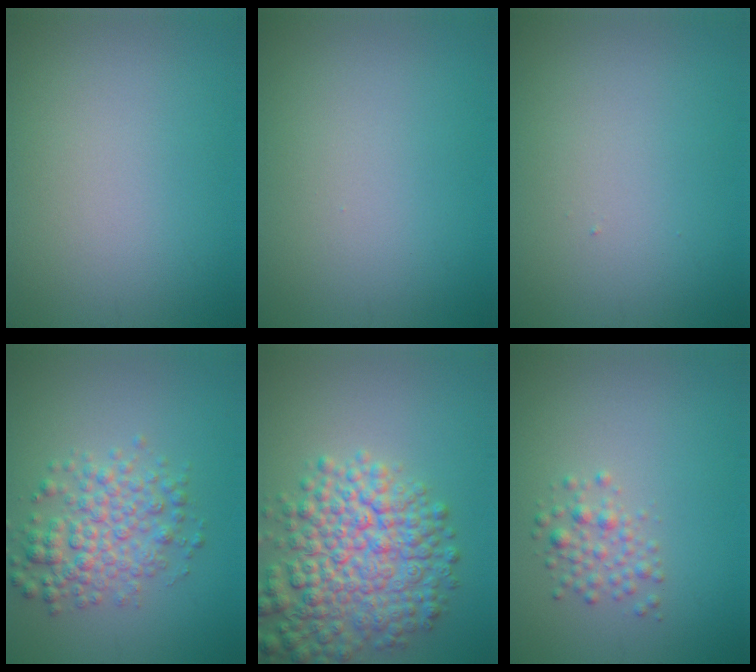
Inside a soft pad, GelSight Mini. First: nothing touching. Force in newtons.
{"total": 0.0}
{"total": 0.0}
{"total": 4.4, "press": 4.4, "slide": 0.1}
{"total": 8.2, "press": 8.2, "slide": 0.3}
{"total": 1.9, "press": 1.9, "slide": 0.1}